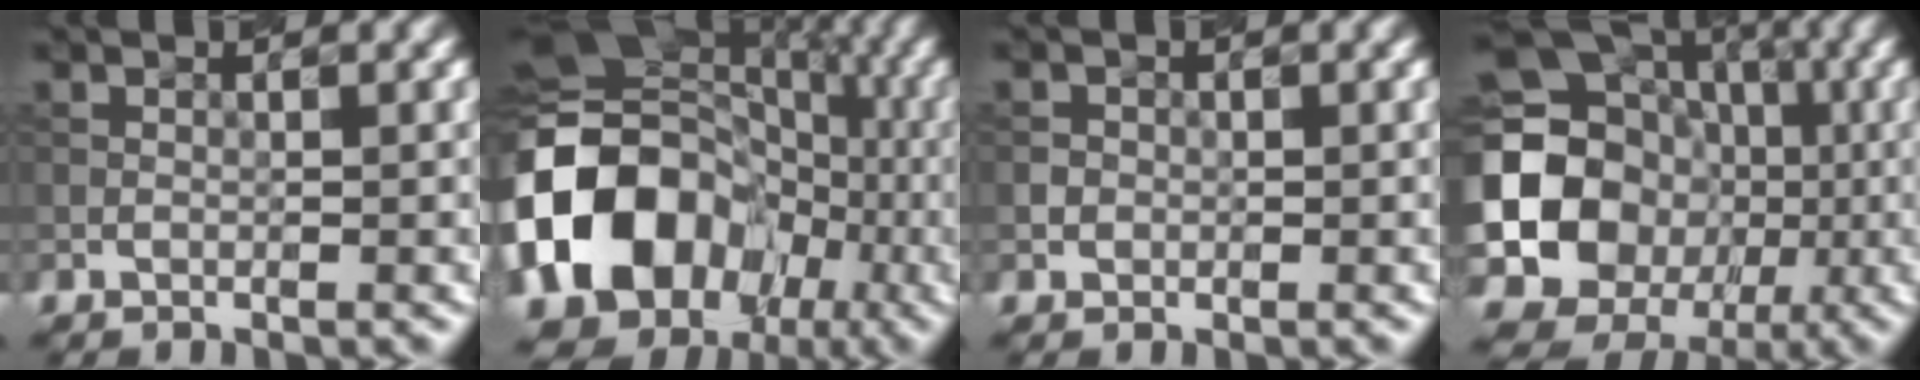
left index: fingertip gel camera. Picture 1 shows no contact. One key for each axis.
{"total": 17.3, "fx": -3.4, "fy": 13.9, "fz": 9.7, "tx": -0.204, "ty": 0.004, "tz": -0.074}
{"total": 0.8, "fx": -0.1, "fy": 0.8, "fz": -0.1, "tx": 0.011, "ty": 0.001, "tz": -0.004}
{"total": 19.8, "fx": -1.0, "fy": 18.1, "fz": 8.1, "tx": -0.165, "ty": -0.002, "tz": -0.044}